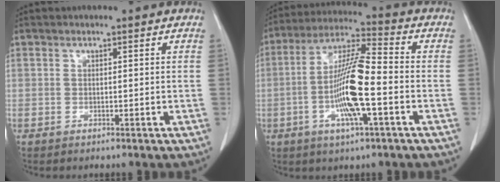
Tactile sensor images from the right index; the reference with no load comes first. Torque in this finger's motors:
{"motor_torque": [1.55, -0.59, 0.43, 0.21]}